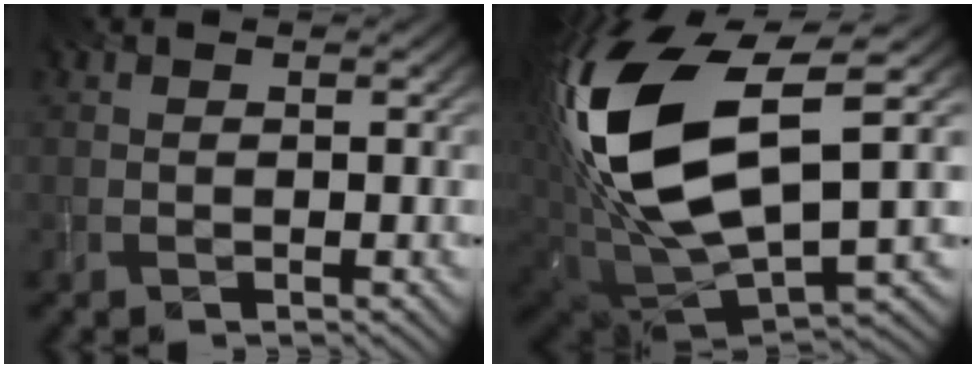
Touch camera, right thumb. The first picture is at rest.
{"total": 18.2, "force": [3.9, 9.4, 15.0], "torque": [-0.355, -0.009, 0.079]}